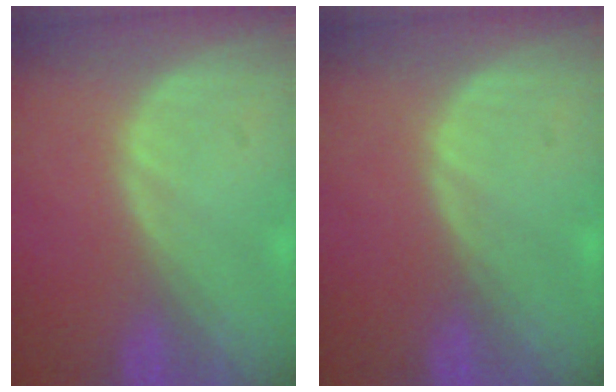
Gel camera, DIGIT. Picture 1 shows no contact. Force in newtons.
{"total": 0.0}